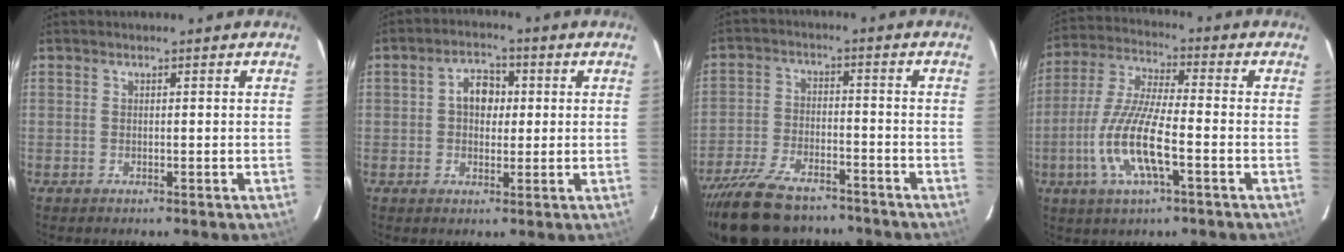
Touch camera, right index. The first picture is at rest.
{"total": 5.3, "force": [0.6, 3.9, 3.4], "torque": [-0.058, 0.019, 0.010]}
{"total": 17.3, "force": [-14.1, 6.8, 7.4], "torque": [-0.170, -0.012, -0.225]}
{"total": 13.4, "force": [-4.3, 2.9, 12.4], "torque": [-0.260, -0.008, -0.083]}